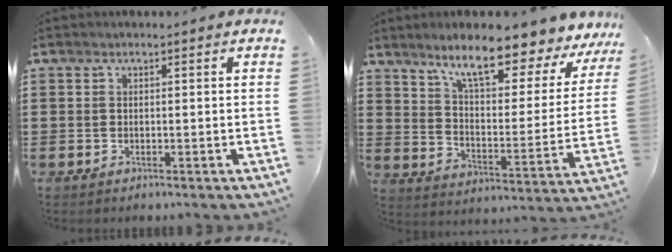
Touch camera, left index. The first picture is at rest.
{"total": 10.8, "force": [8.5, 1.3, 6.7], "torque": [-0.135, -0.053, 0.136]}